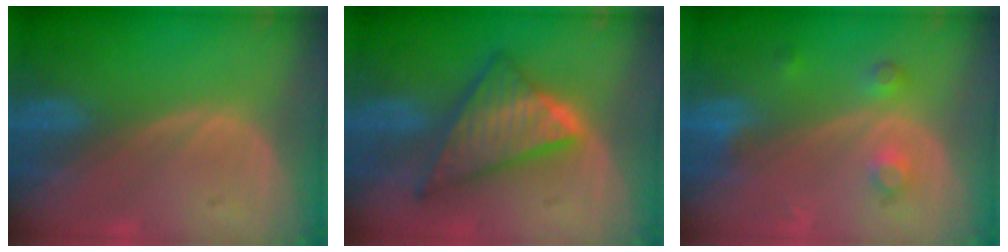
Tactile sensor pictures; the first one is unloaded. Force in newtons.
{"total": 9.1, "press": 9.1, "slide": 0.6}
{"total": 3.4, "press": 3.2, "slide": 1.2}